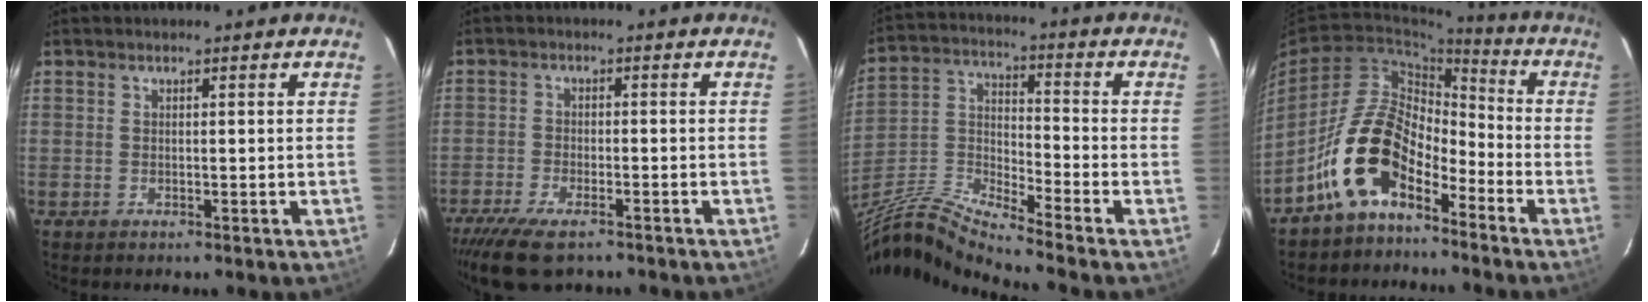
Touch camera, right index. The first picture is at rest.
{"total": 8.6, "force": [-6.8, 2.6, 4.6], "torque": [-0.117, -0.025, -0.123]}
{"total": 13.5, "force": [-10.9, 0.3, 8.0], "torque": [-0.168, -0.025, -0.219]}
{"total": 12.6, "force": [-8.0, 6.2, 7.6], "torque": [-0.142, 0.025, -0.154]}